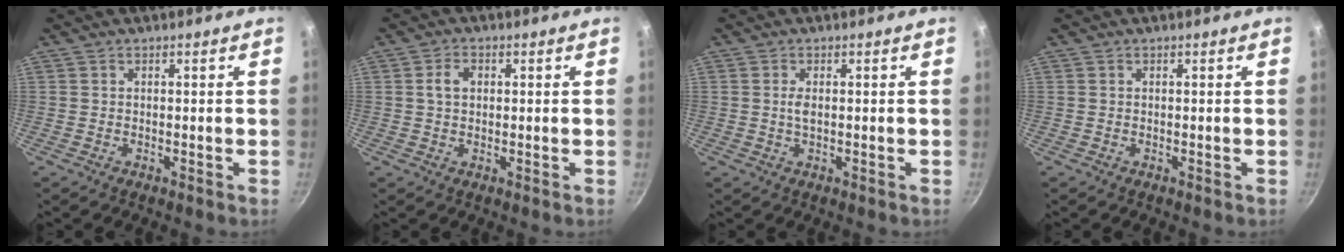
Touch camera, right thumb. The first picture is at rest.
{"total": 3.3, "force": [0.6, 2.4, 2.2], "torque": [-0.030, 0.004, 0.009]}
{"total": 1.7, "force": [0.2, 0.8, 1.6], "torque": [-0.033, 0.000, 0.003]}
{"total": 0.0}